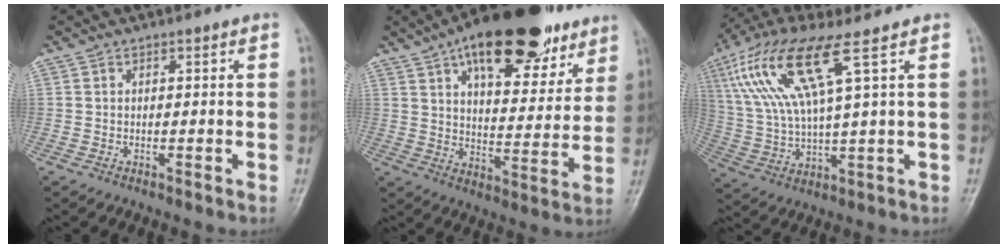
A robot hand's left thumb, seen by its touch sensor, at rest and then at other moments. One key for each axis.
{"total": 24.6, "fx": 14.8, "fy": 10.9, "fz": 16.4, "tx": -0.207, "ty": -0.026, "tz": 0.225}
{"total": 15.1, "fx": 6.4, "fy": 3.0, "fz": 13.3, "tx": -0.304, "ty": -0.005, "tz": 0.128}